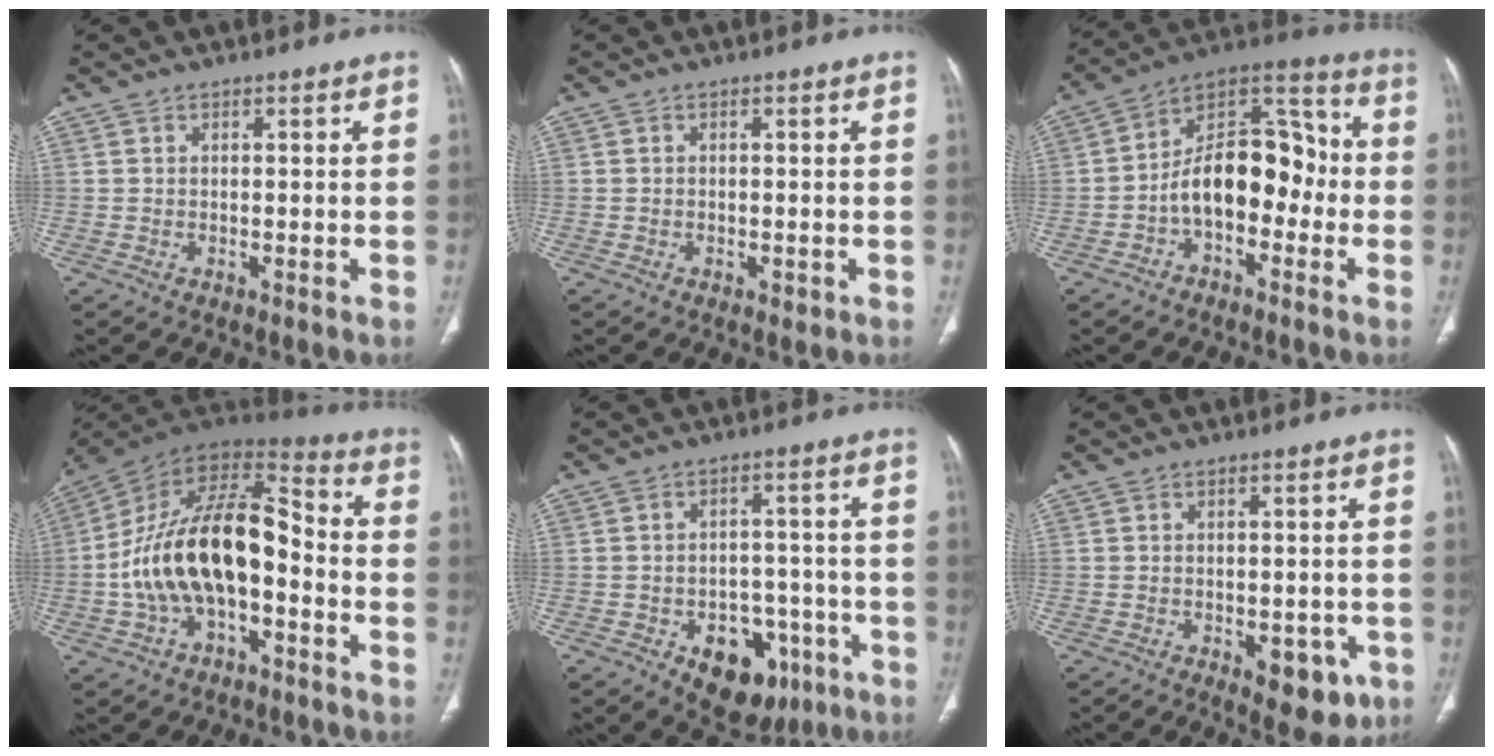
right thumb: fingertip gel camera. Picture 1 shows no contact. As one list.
[{"total": 1.0, "force": [-0.4, 0.6, 0.7], "torque": [-0.010, -0.001, -0.004]}, {"total": 15.9, "force": [-3.1, 9.6, 12.3], "torque": [-0.168, 0.063, -0.061]}, {"total": 21.1, "force": [-3.9, 11.2, 17.5], "torque": [-0.305, 0.061, -0.068]}, {"total": 12.5, "force": [-5.8, 8.2, 7.3], "torque": [-0.059, 0.039, -0.070]}, {"total": 7.7, "force": [-3.0, 4.1, 5.8], "torque": [-0.048, 0.006, -0.028]}]